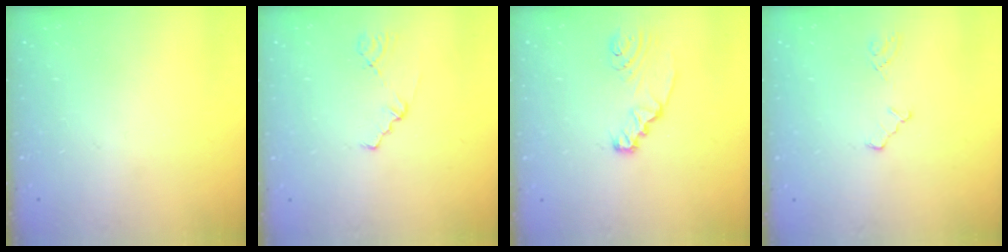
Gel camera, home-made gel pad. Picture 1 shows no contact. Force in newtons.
{"total": 1.1, "press": 1.1, "slide": 0.2}
{"total": 4.0, "press": 3.9, "slide": 0.3}
{"total": 3.3, "press": 3.3, "slide": 0.4}